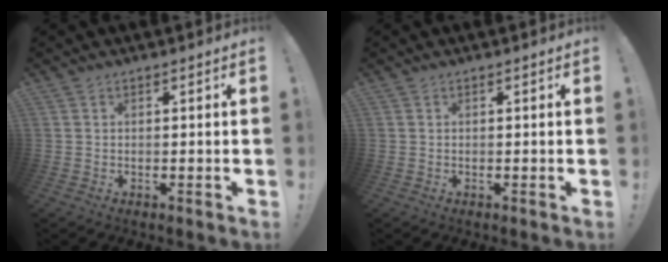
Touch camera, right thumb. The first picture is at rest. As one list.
[{"total": 0.0}]